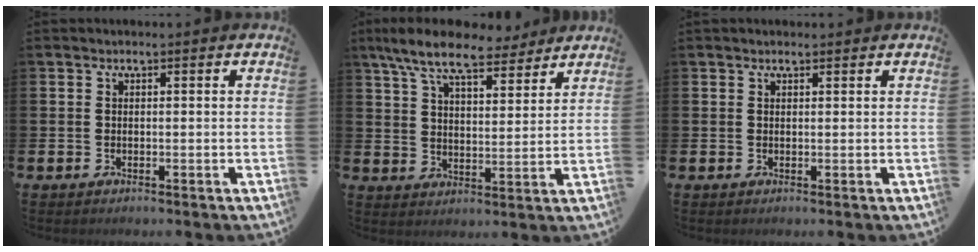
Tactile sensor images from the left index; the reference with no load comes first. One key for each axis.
{"total": 9.6, "fx": 8.4, "fy": 2.5, "fz": 3.9, "tx": -0.096, "ty": -0.035, "tz": 0.150}
{"total": 0.9, "fx": 0.8, "fy": 0.2, "fz": 0.2, "tx": 0.005, "ty": -0.001, "tz": 0.013}